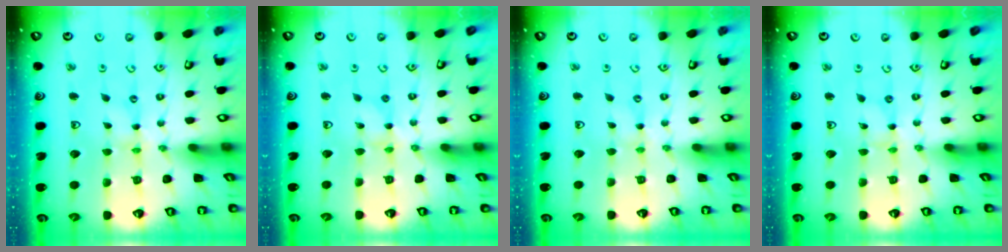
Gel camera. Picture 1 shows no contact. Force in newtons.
{"total": 1.8, "press": 1.8, "slide": 0.2}
{"total": 0.7, "press": 0.7, "slide": 0.2}
{"total": 0.0}